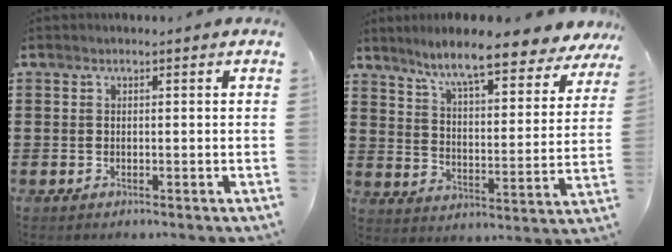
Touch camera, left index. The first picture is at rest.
{"total": 8.8, "force": [7.7, 0.1, 4.2], "torque": [-0.105, -0.048, 0.125]}